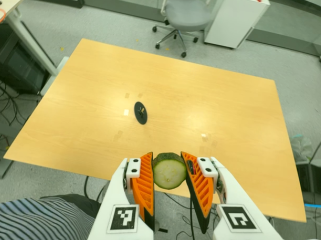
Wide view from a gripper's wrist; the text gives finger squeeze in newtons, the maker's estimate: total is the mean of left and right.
{"total": 11.5, "left": 10.7, "right": 12.2}